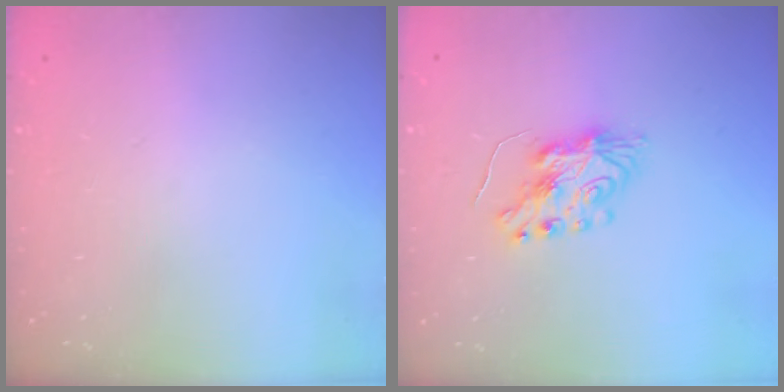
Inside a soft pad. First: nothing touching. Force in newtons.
{"total": 8.7, "press": 8.6, "slide": 0.9}